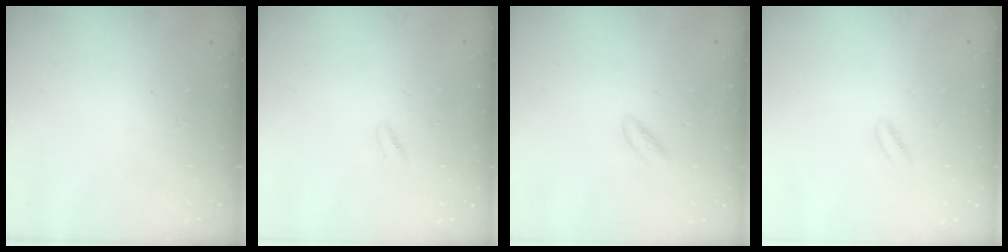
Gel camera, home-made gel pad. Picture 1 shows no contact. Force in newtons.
{"total": 2.3, "press": 2.2, "slide": 0.7}
{"total": 2.2, "press": 2.0, "slide": 0.9}
{"total": 2.6, "press": 2.4, "slide": 1.1}